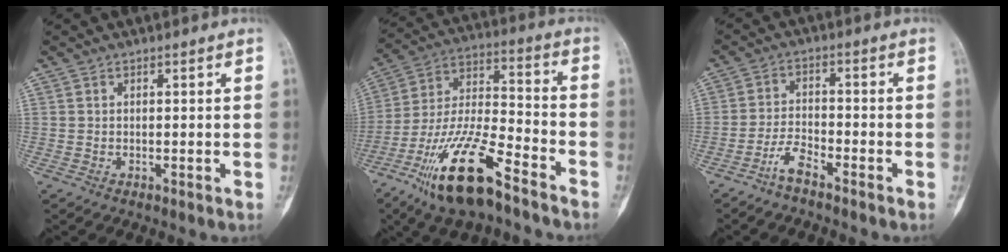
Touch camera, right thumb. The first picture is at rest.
{"total": 19.0, "force": [-11.9, 5.4, 13.8], "torque": [-0.277, 0.060, -0.221]}
{"total": 4.2, "force": [-3.3, 1.0, 2.3], "torque": [-0.048, 0.025, -0.069]}